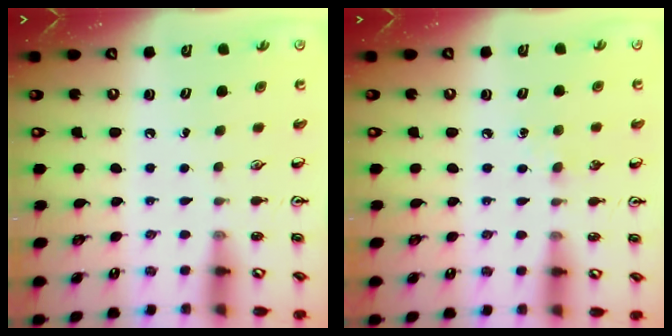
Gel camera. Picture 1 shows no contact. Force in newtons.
{"total": 4.5, "press": 4.4, "slide": 0.7}